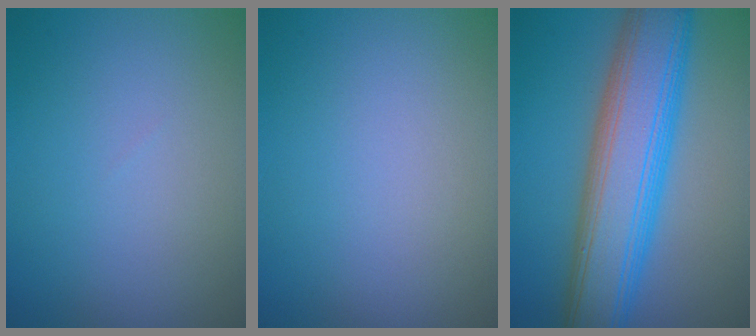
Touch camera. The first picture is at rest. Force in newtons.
{"total": 0.0}
{"total": 10.3, "press": 10.3, "slide": 0.1}